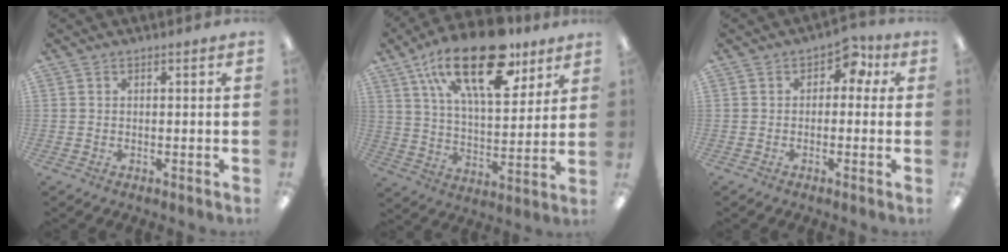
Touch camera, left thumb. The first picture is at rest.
{"total": 24.3, "force": [14.8, 10.3, 16.2], "torque": [-0.263, -0.068, 0.251]}
{"total": 4.5, "force": [0.7, 3.2, 3.1], "torque": [-0.038, 0.006, 0.006]}